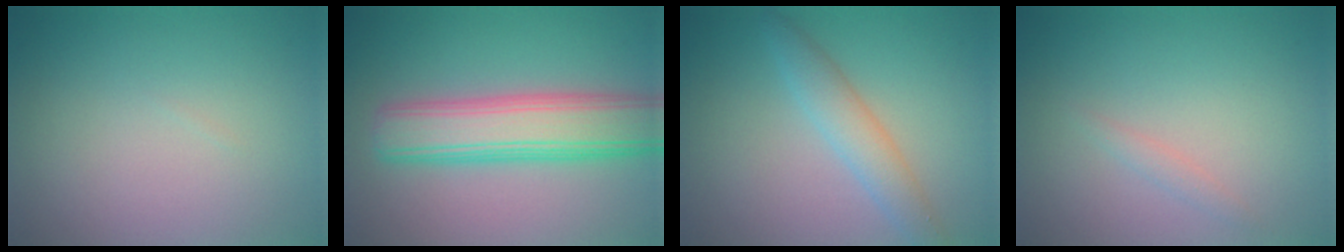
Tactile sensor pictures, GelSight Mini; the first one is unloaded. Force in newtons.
{"total": 7.6, "press": 7.6, "slide": 0.2}
{"total": 2.8, "press": 2.8, "slide": 0.0}
{"total": 0.8, "press": 0.8, "slide": 0.0}